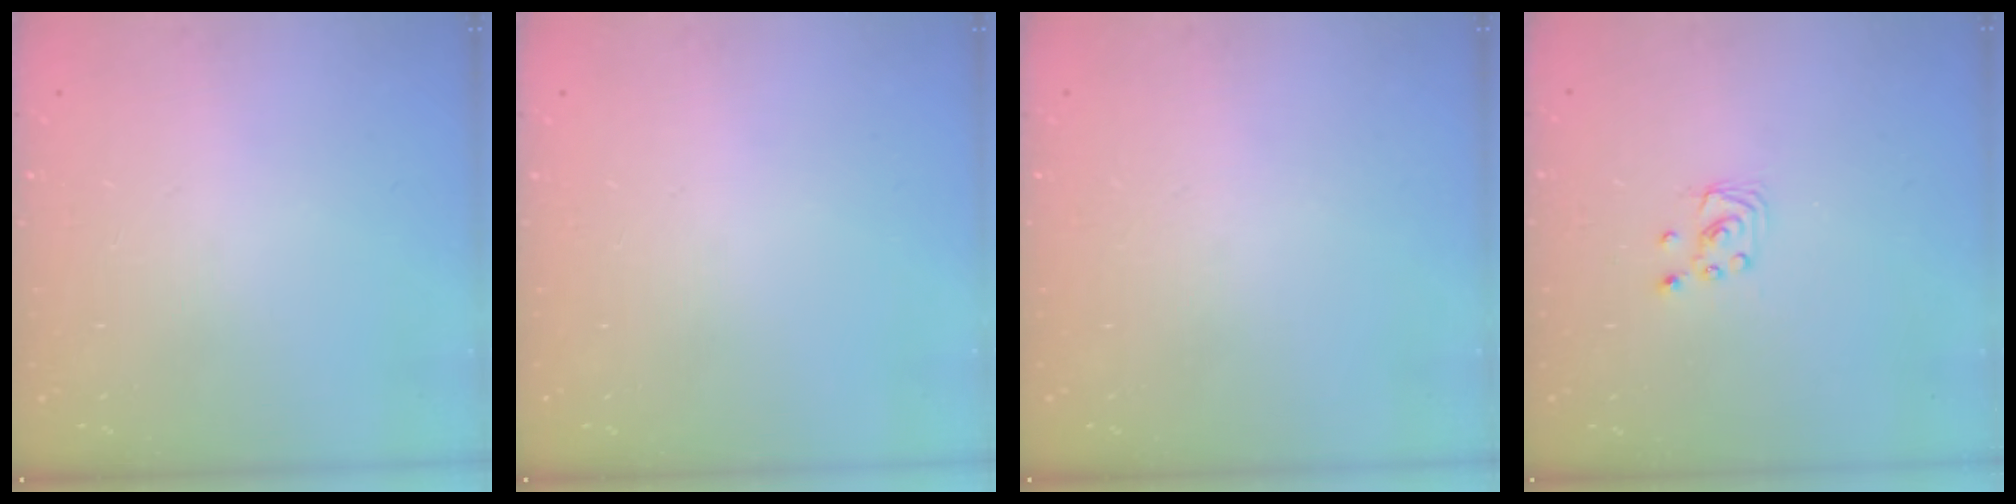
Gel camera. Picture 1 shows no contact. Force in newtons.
{"total": 0.0}
{"total": 0.0}
{"total": 2.2, "press": 2.2, "slide": 0.2}